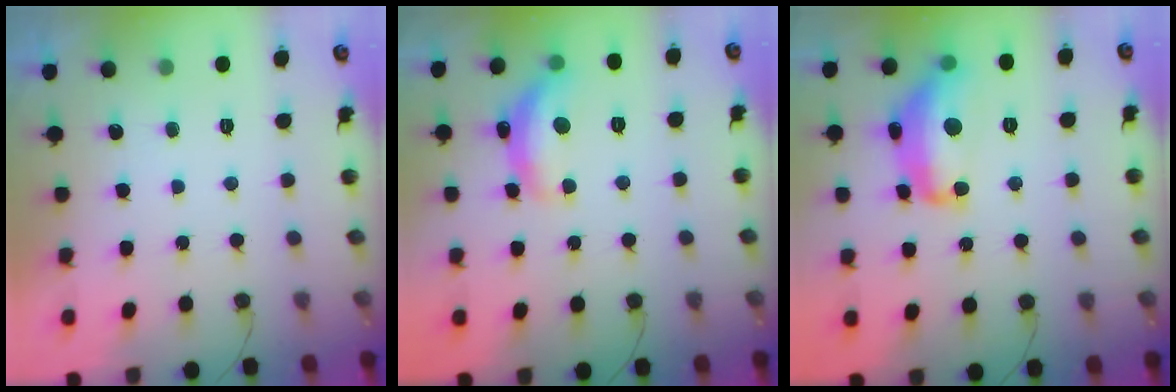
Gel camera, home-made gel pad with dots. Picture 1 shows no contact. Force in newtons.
{"total": 13.4, "press": 13.3, "slide": 0.7}
{"total": 15.3, "press": 15.2, "slide": 1.3}